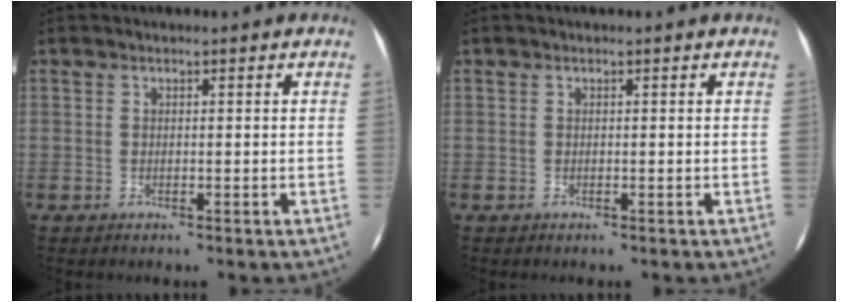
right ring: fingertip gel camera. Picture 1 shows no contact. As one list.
[{"total": 0.0}]